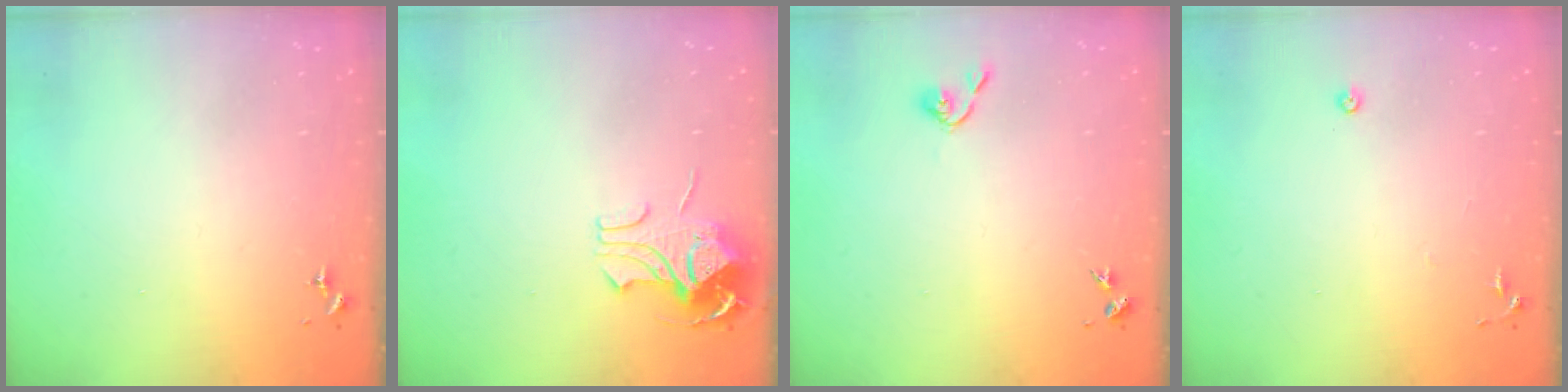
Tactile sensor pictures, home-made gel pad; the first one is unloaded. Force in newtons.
{"total": 8.9, "press": 8.9, "slide": 0.7}
{"total": 3.7, "press": 3.6, "slide": 0.7}
{"total": 5.5, "press": 5.5, "slide": 0.5}